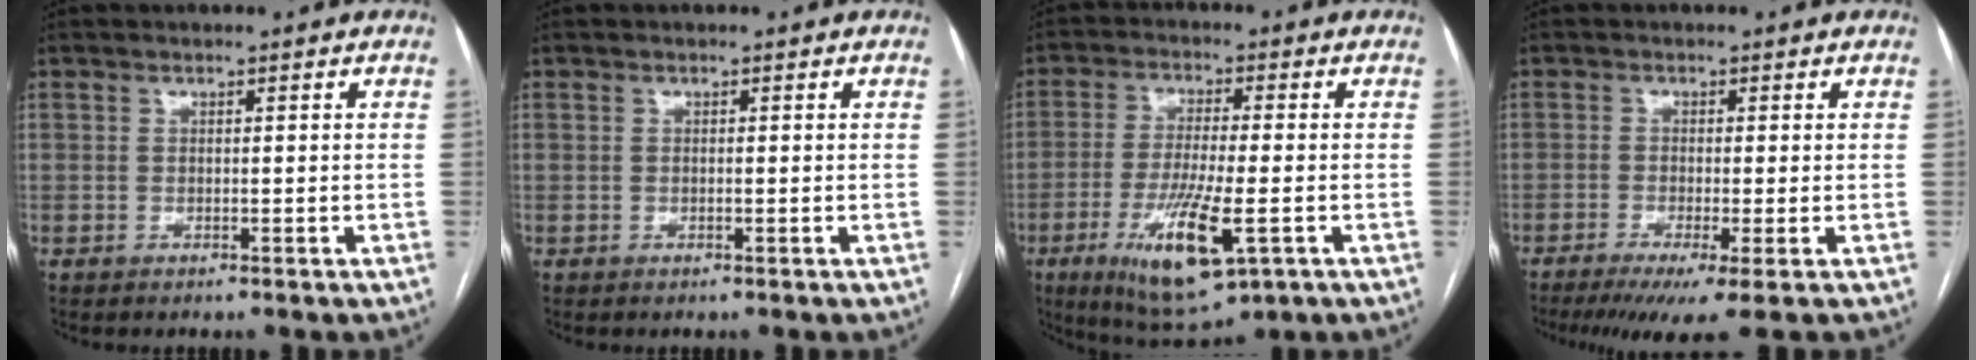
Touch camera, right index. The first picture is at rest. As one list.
[{"total": 0.0}, {"total": 13.0, "force": [-4.8, 2.6, 11.8], "torque": [-0.220, -0.029, -0.074]}, {"total": 6.9, "force": [-4.4, 0.1, 5.4], "torque": [-0.079, -0.017, -0.074]}]